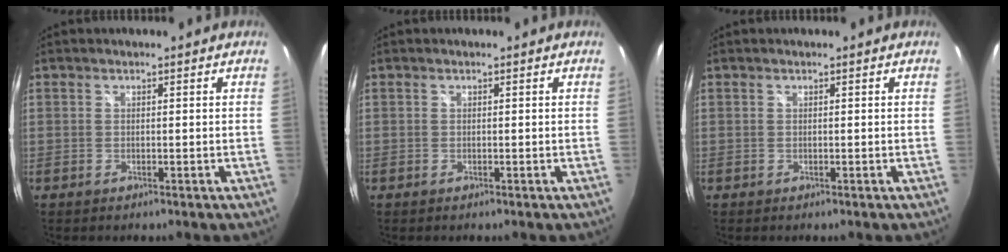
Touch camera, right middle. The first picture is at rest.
{"total": 0.0}
{"total": 0.0}